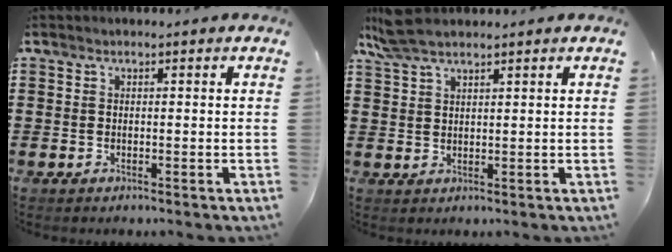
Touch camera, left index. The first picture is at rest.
{"total": 4.8, "force": [3.7, 1.2, 2.8], "torque": [-0.064, -0.001, 0.070]}